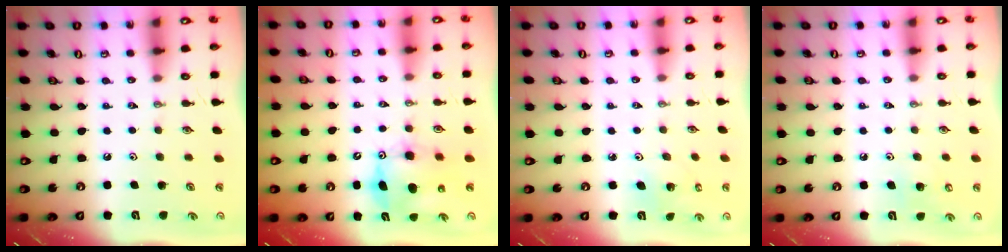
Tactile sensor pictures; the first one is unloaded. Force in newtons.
{"total": 8.9, "press": 8.9, "slide": 0.7}
{"total": 4.0, "press": 4.0, "slide": 0.2}
{"total": 7.0, "press": 6.9, "slide": 1.0}